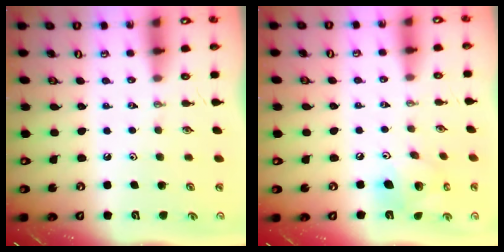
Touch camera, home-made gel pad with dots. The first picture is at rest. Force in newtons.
{"total": 14.4, "press": 14.2, "slide": 2.4}